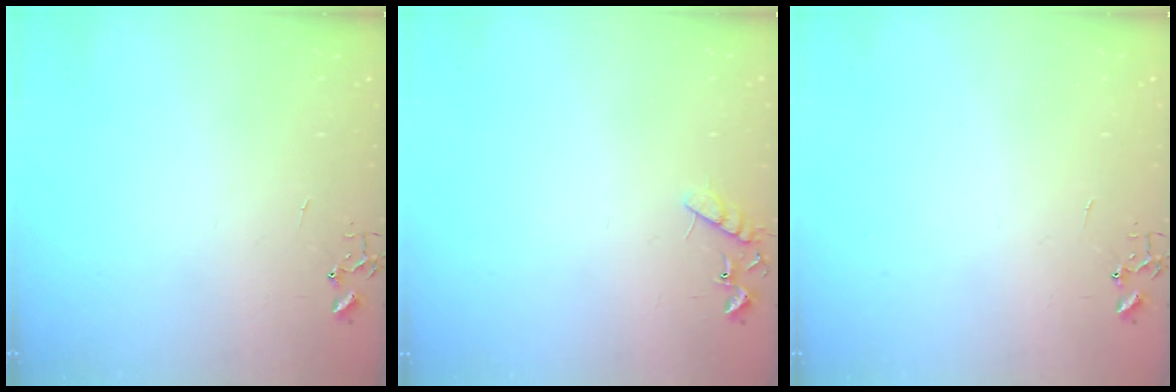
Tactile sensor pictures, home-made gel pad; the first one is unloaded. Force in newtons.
{"total": 8.0, "press": 8.0, "slide": 0.4}
{"total": 0.0}